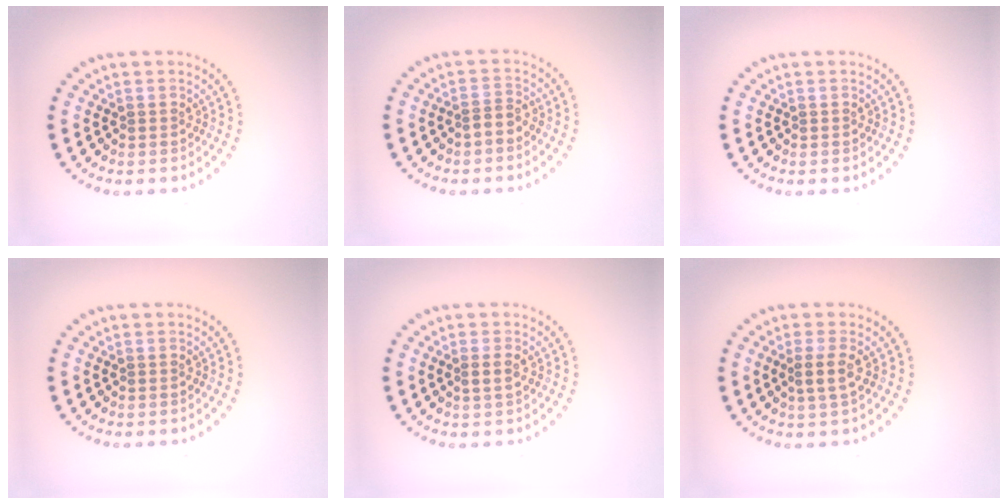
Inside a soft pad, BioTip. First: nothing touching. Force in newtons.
{"total": 1.6, "press": 1.2, "slide": 1.1}
{"total": 0.0}
{"total": 0.0}
{"total": 1.1, "press": 1.0, "slide": 0.6}
{"total": 1.8, "press": 1.4, "slide": 1.1}